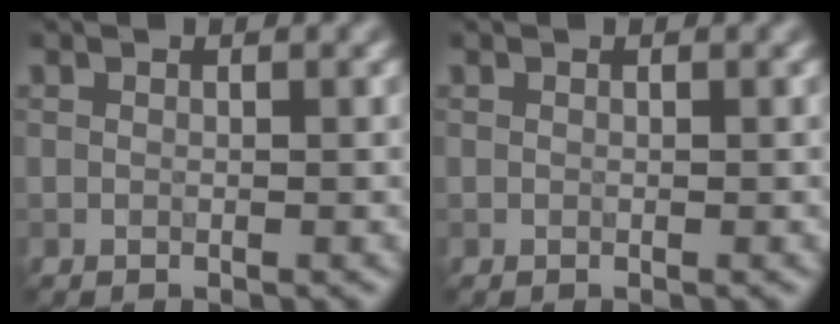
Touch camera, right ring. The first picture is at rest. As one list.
[{"total": 0.0}]